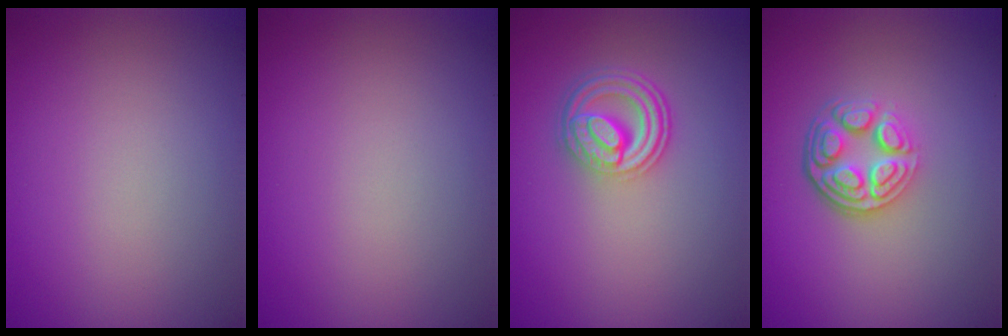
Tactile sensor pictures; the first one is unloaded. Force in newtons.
{"total": 0.0}
{"total": 4.5, "press": 3.4, "slide": 3.0}
{"total": 4.7, "press": 3.4, "slide": 3.1}